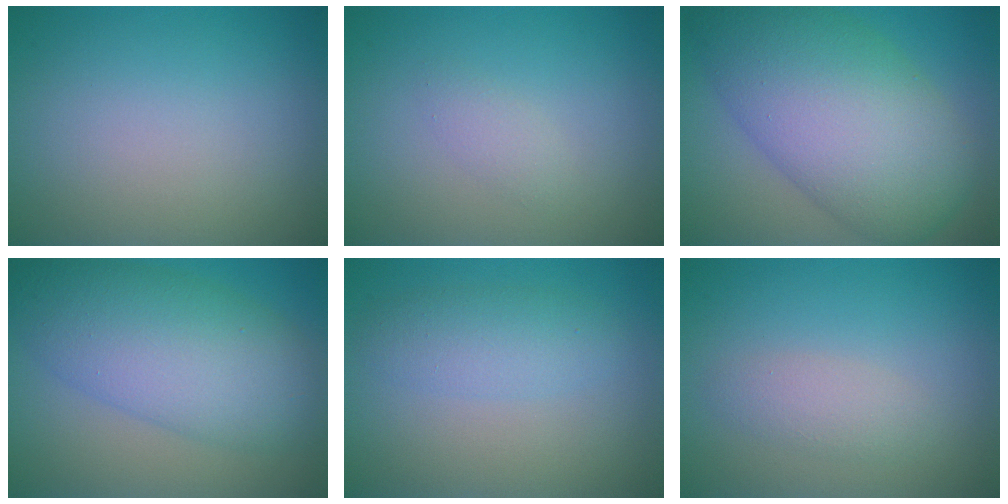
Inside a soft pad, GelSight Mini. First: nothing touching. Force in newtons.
{"total": 1.1, "press": 1.1, "slide": 0.1}
{"total": 11.9, "press": 11.9, "slide": 0.4}
{"total": 9.2, "press": 9.2, "slide": 0.1}
{"total": 2.8, "press": 2.8, "slide": 0.0}
{"total": 1.8, "press": 1.8, "slide": 0.0}